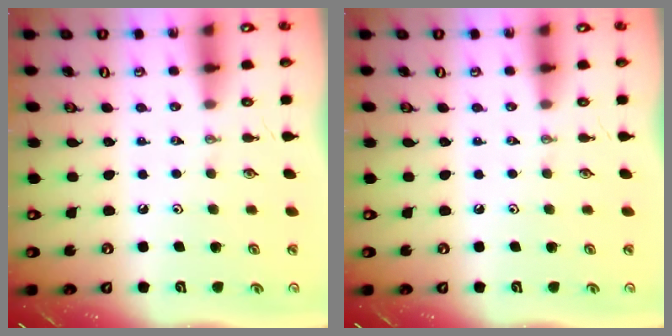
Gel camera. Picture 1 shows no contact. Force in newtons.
{"total": 0.0}